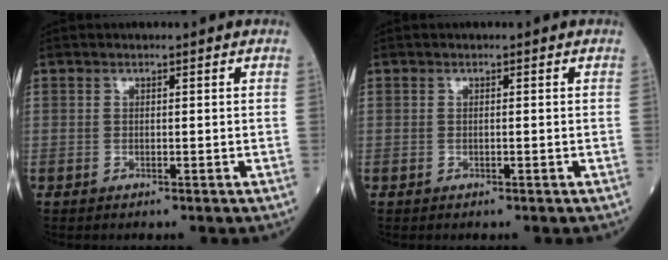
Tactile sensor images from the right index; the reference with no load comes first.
{"total": 0.0}